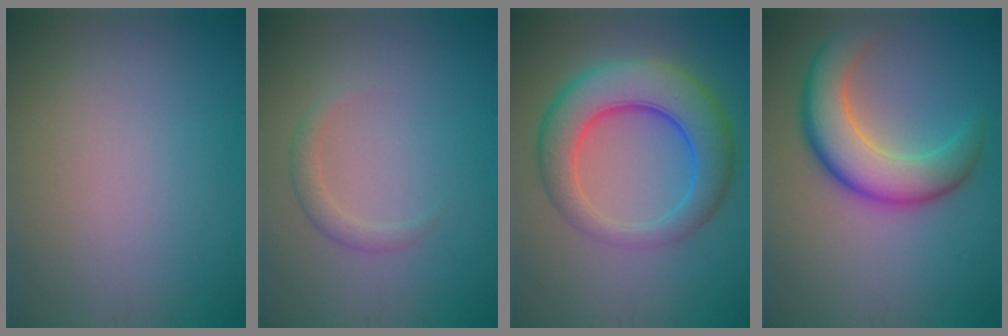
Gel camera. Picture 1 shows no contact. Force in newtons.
{"total": 1.6, "press": 1.6, "slide": 0.1}
{"total": 8.0, "press": 8.0, "slide": 0.3}
{"total": 7.3, "press": 7.3, "slide": 0.4}